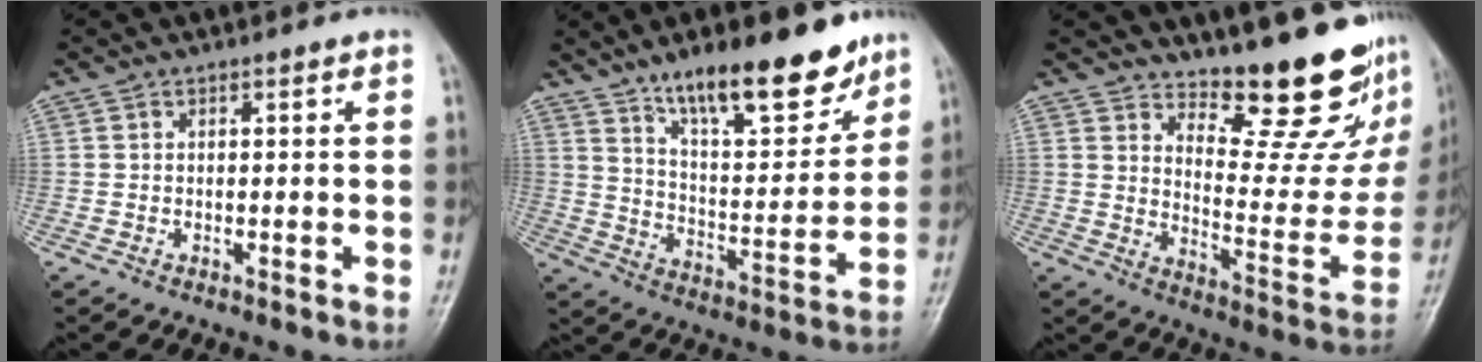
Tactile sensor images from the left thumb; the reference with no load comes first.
{"total": 18.6, "force": [12.9, 6.3, 11.8], "torque": [-0.133, -0.079, 0.214]}
{"total": 19.1, "force": [15.8, 5.3, 9.3], "torque": [-0.078, -0.145, 0.214]}